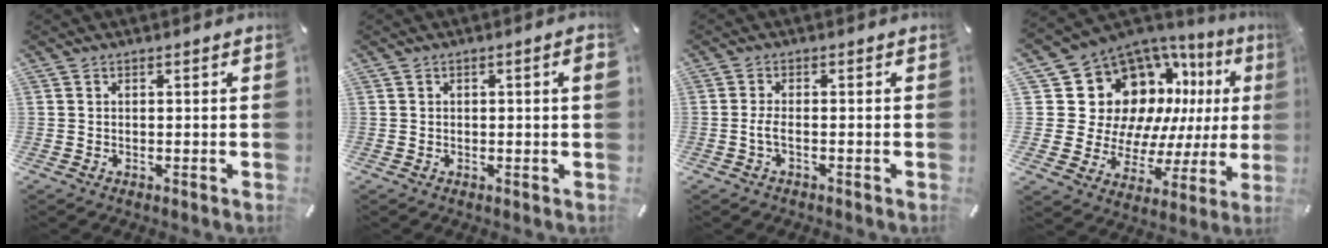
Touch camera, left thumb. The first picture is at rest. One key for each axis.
{"total": 1.8, "fx": 0.1, "fy": 0.4, "fz": 1.7, "tx": -0.022, "ty": -0.004, "tz": -0.002}
{"total": 2.7, "fx": -0.9, "fy": 0.9, "fz": 2.4, "tx": -0.056, "ty": -0.001, "tz": -0.020}
{"total": 19.5, "fx": 8.2, "fy": 14.6, "fz": 10.0, "tx": -0.144, "ty": -0.081, "tz": 0.179}